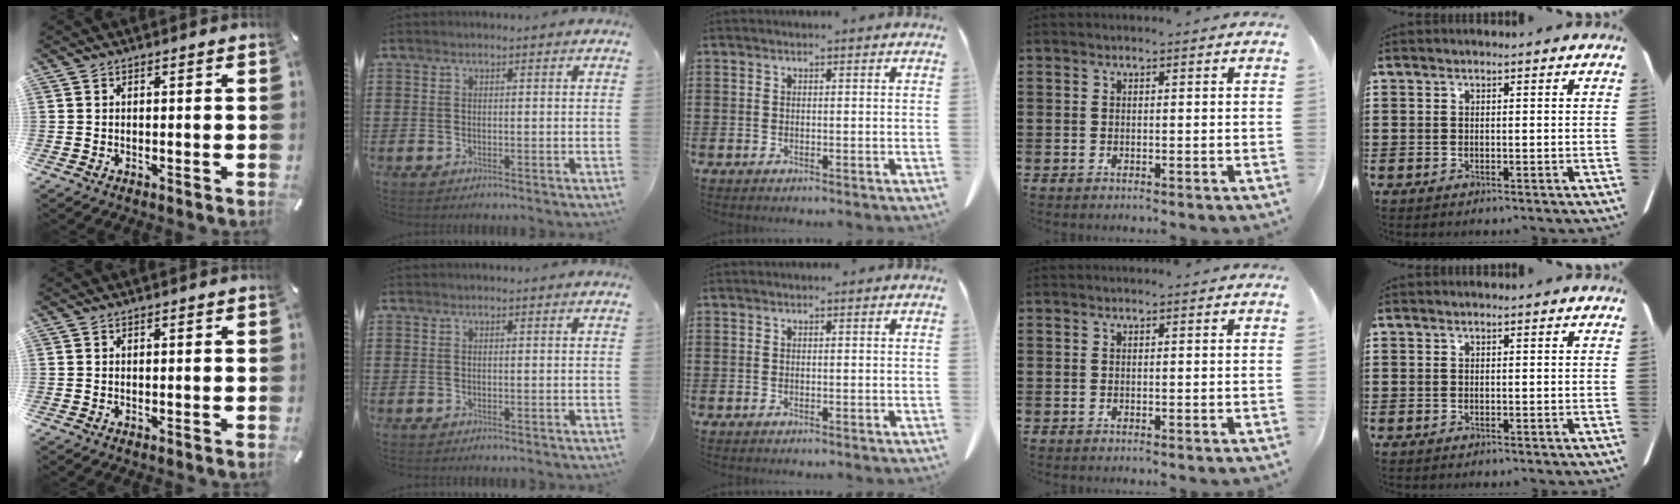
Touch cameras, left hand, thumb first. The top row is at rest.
{}